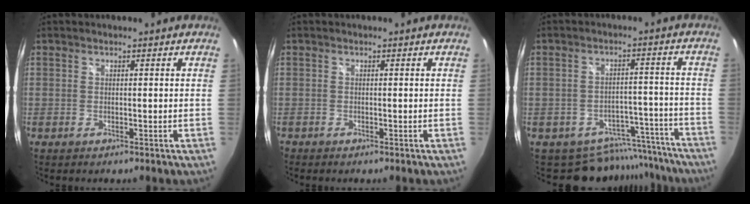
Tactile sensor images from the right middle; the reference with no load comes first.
{"total": 0.6, "force": [-0.6, 0.3, 0.0], "torque": [-0.002, -0.001, -0.013]}
{"total": 11.8, "force": [-10.6, 5.1, 1.2], "torque": [-0.011, 0.043, -0.126]}